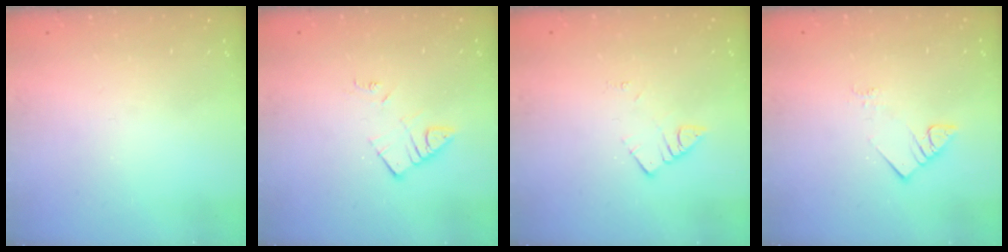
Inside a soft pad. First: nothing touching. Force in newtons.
{"total": 4.4, "press": 4.4, "slide": 0.2}
{"total": 3.5, "press": 3.5, "slide": 0.2}
{"total": 4.7, "press": 4.7, "slide": 0.4}